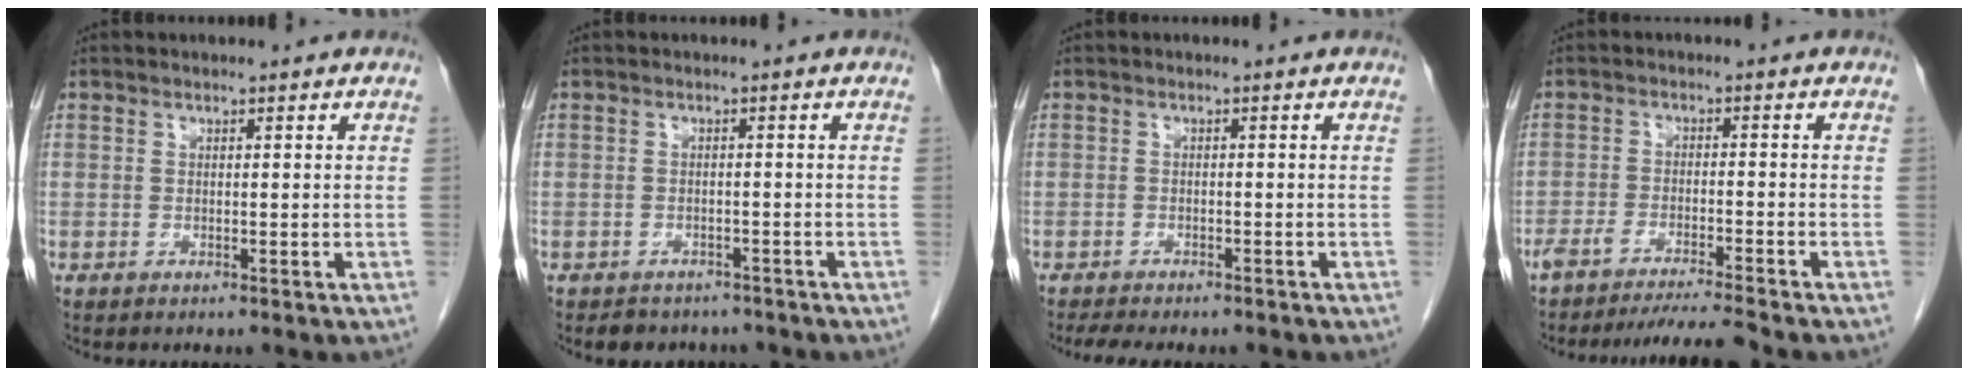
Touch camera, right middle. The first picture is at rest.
{"total": 4.7, "force": [-4.1, 2.3, 0.7], "torque": [-0.006, 0.006, -0.049]}
{"total": 6.3, "force": [-5.4, 1.8, 2.7], "torque": [-0.037, -0.005, -0.074]}
{"total": 7.2, "force": [-6.6, -1.5, 2.4], "torque": [-0.024, -0.014, -0.107]}